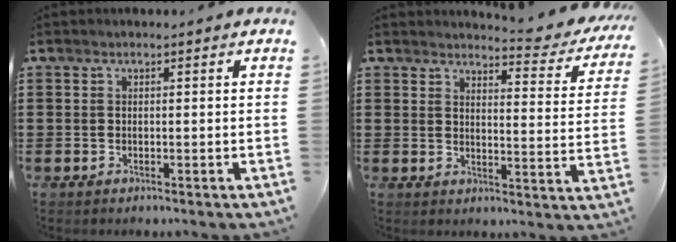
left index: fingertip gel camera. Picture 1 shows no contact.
{"total": 4.7, "force": [4.4, 0.3, 1.6], "torque": [-0.028, -0.033, 0.070]}